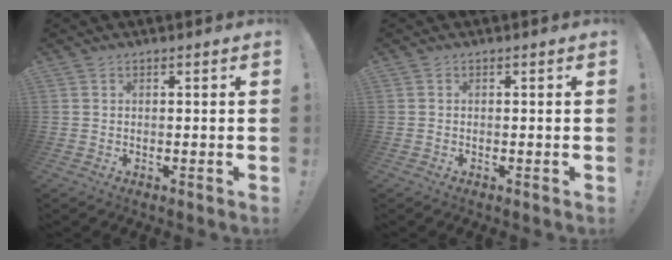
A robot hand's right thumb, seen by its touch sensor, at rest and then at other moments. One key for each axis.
{"total": 0.0}